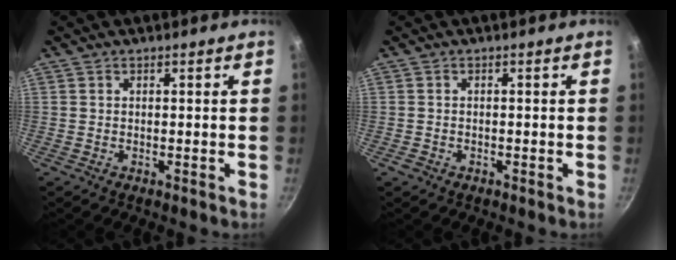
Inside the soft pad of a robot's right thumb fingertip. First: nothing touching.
{"total": 1.0, "force": [-0.7, 0.6, 0.4], "torque": [-0.012, 0.004, -0.009]}